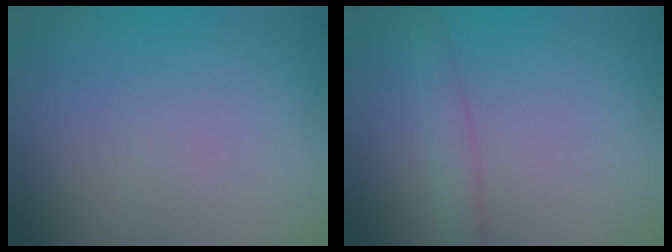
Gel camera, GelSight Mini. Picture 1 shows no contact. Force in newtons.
{"total": 1.8, "press": 1.8, "slide": 0.0}